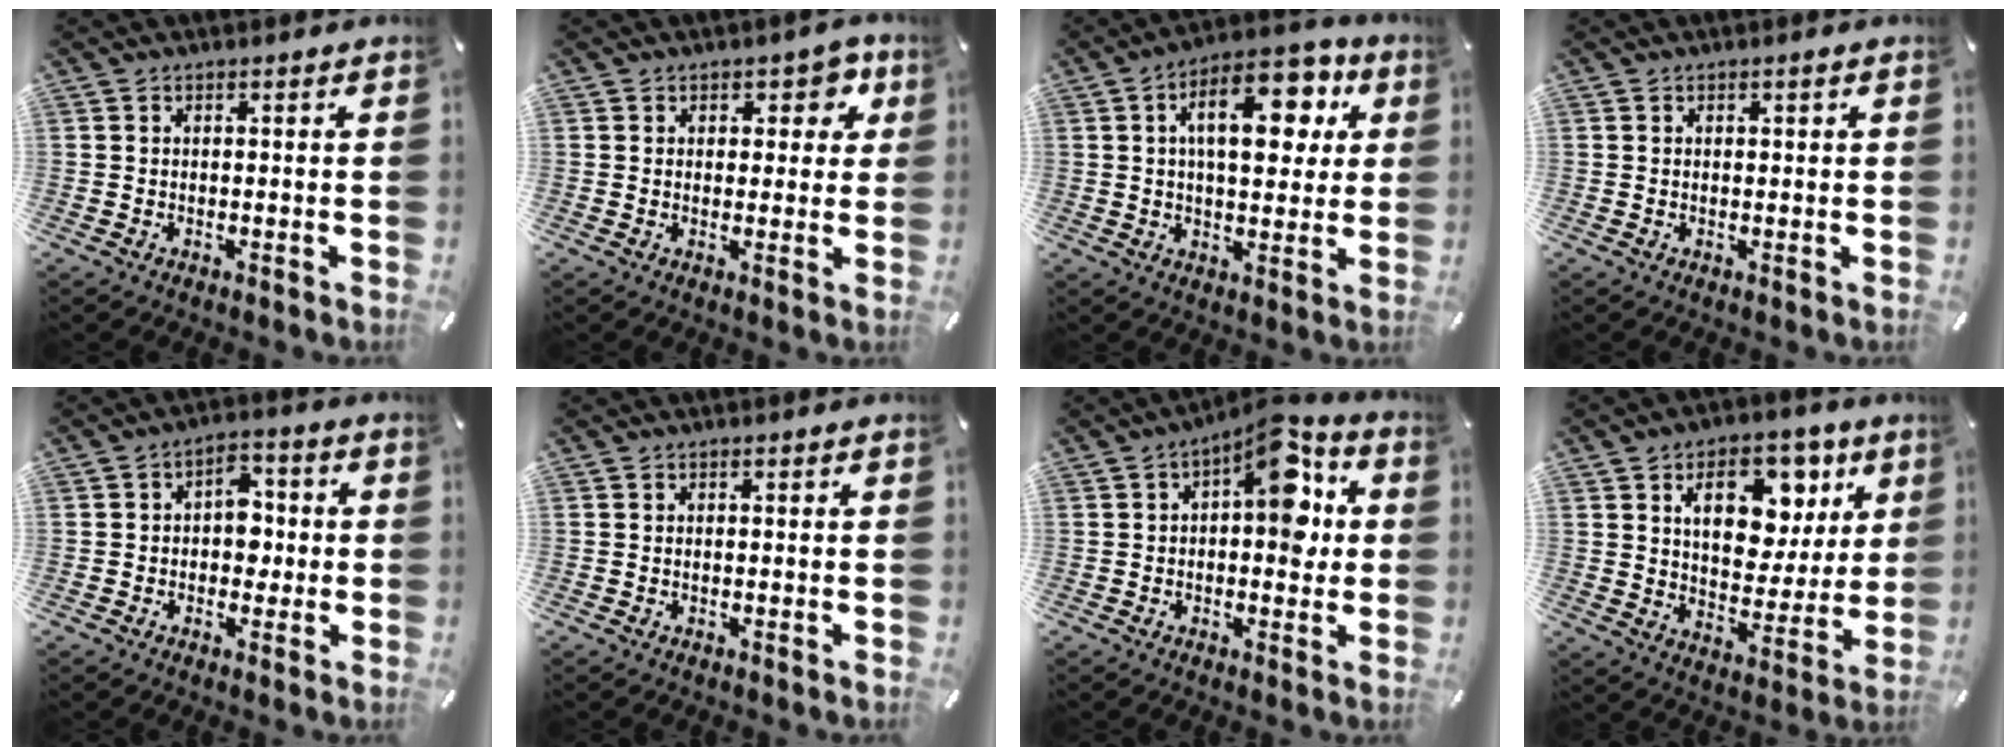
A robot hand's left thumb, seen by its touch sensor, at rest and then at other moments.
{"total": 5.4, "force": [2.3, 3.8, 3.1], "torque": [-0.012, -0.007, 0.030]}
{"total": 16.1, "force": [5.7, 8.3, 12.6], "torque": [-0.185, -0.007, 0.091]}
{"total": 0.6, "force": [0.2, 0.3, 0.5], "torque": [-0.009, 0.003, 0.003]}
{"total": 6.9, "force": [-0.3, 5.2, 4.6], "torque": [-0.048, 0.002, -0.014]}
{"total": 0.0}
{"total": 12.3, "force": [3.6, 5.9, 10.1], "torque": [-0.116, -0.029, 0.057]}
{"total": 16.0, "force": [7.2, 10.2, 9.9], "torque": [-0.138, -0.025, 0.125]}